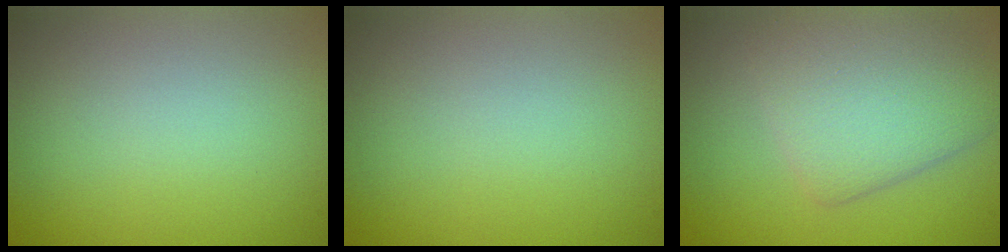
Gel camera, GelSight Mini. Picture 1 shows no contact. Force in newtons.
{"total": 0.0}
{"total": 5.1, "press": 5.1, "slide": 0.1}